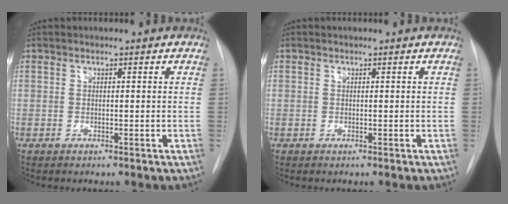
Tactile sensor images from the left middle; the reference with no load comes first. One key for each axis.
{"total": 0.7, "fx": -0.2, "fy": -0.4, "fz": -0.6, "tx": 0.018, "ty": -0.004, "tz": -0.003}